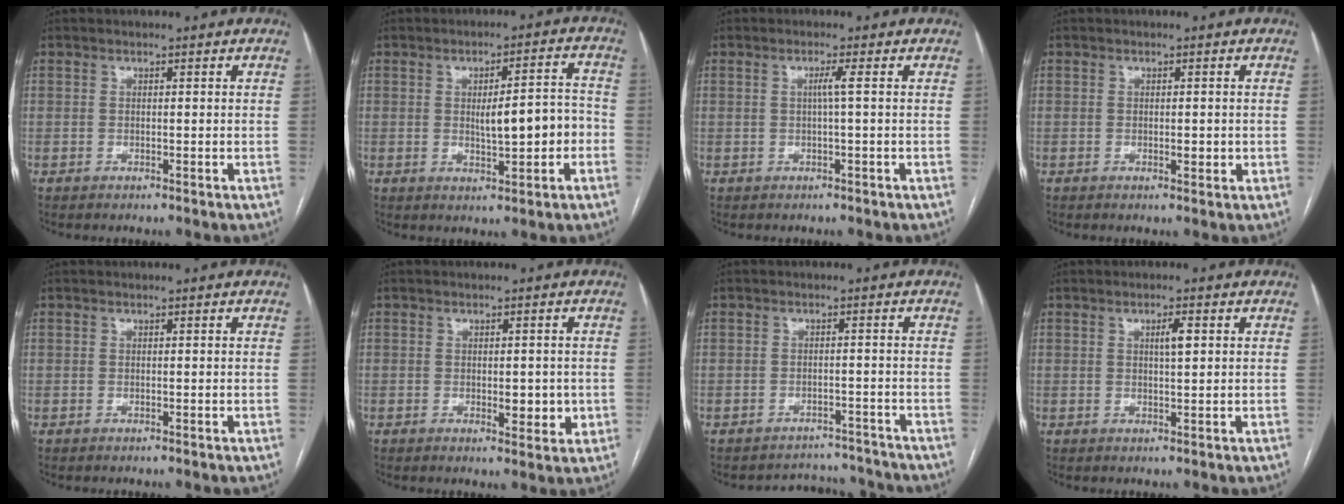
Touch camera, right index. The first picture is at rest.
{"total": 7.4, "force": [-1.1, 1.6, 7.1], "torque": [-0.104, 0.016, -0.009]}
{"total": 1.6, "force": [0.1, -0.5, 1.5], "torque": [-0.026, 0.002, 0.002]}
{"total": 1.6, "force": [-0.3, 0.5, 1.5], "torque": [-0.024, -0.001, -0.002]}
{"total": 0.0}
{"total": 3.9, "force": [-0.5, 1.6, 3.5], "torque": [-0.047, -0.004, -0.003]}
{"total": 6.2, "force": [-5.9, 1.2, -1.5], "torque": [0.021, 0.023, -0.073]}
{"total": 2.4, "force": [0.7, 0.3, 2.2], "torque": [-0.037, 0.001, 0.012]}